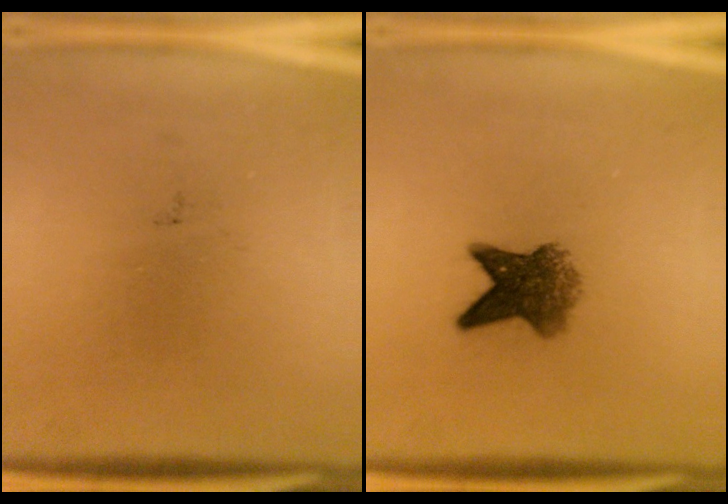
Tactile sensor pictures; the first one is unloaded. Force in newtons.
{"total": 5.9}